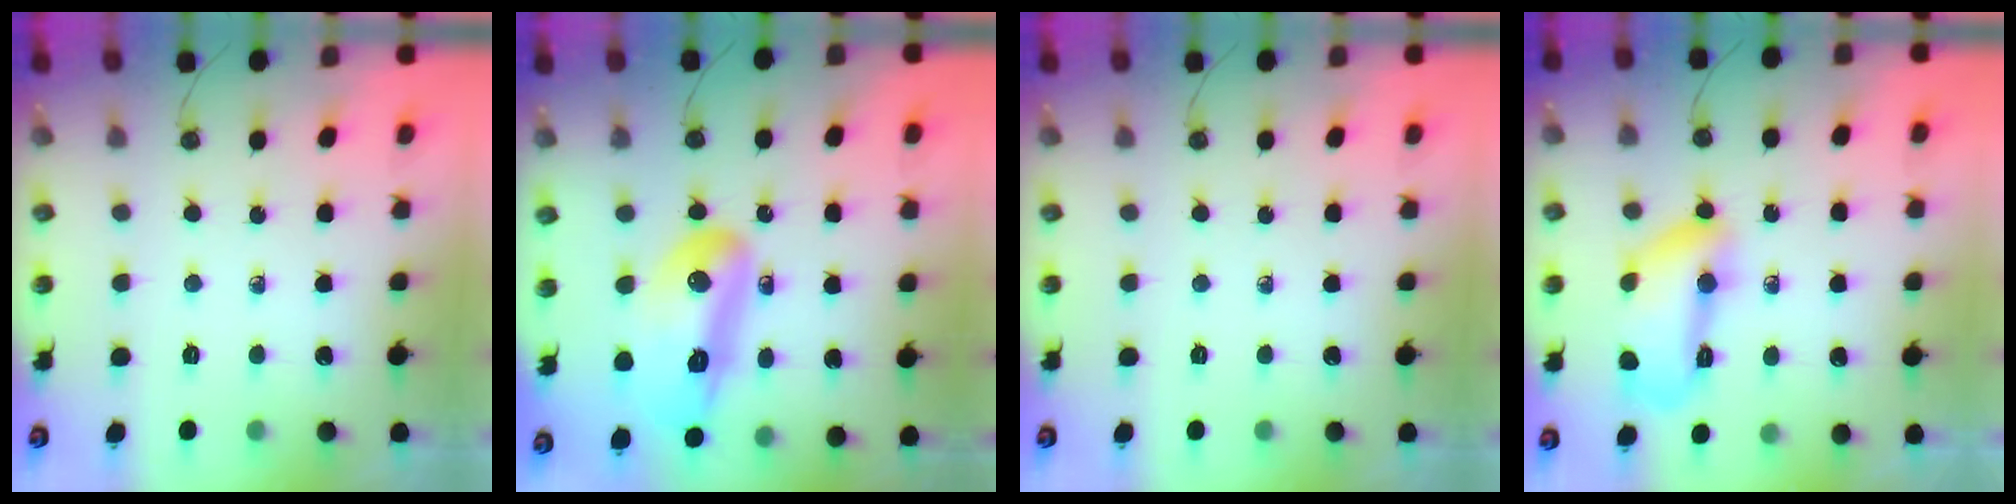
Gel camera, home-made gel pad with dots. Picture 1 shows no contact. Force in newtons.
{"total": 15.4, "press": 15.3, "slide": 1.9}
{"total": 0.0}
{"total": 14.3, "press": 14.2, "slide": 1.3}